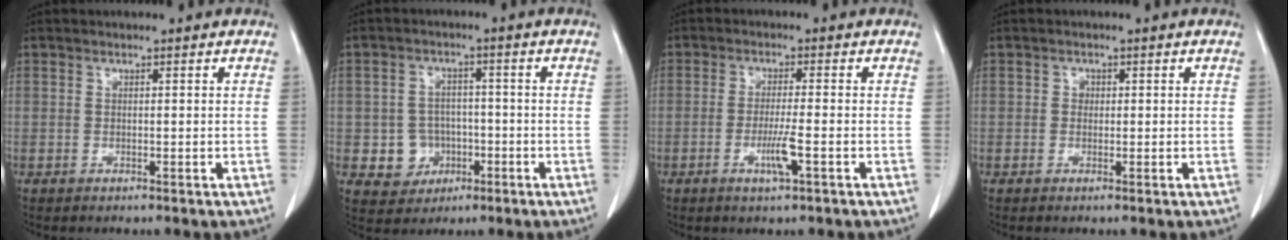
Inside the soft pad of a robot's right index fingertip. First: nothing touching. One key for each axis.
{"total": 5.7, "fx": -1.5, "fy": 5.4, "fz": 1.2, "tx": -0.017, "ty": 0.010, "tz": -0.015}
{"total": 4.1, "fx": -1.5, "fy": -0.1, "fz": 3.9, "tx": -0.073, "ty": -0.006, "tz": -0.027}
{"total": 0.9, "fx": 0.0, "fy": 0.8, "fz": 0.4, "tx": -0.004, "ty": 0.003, "tz": -0.003}